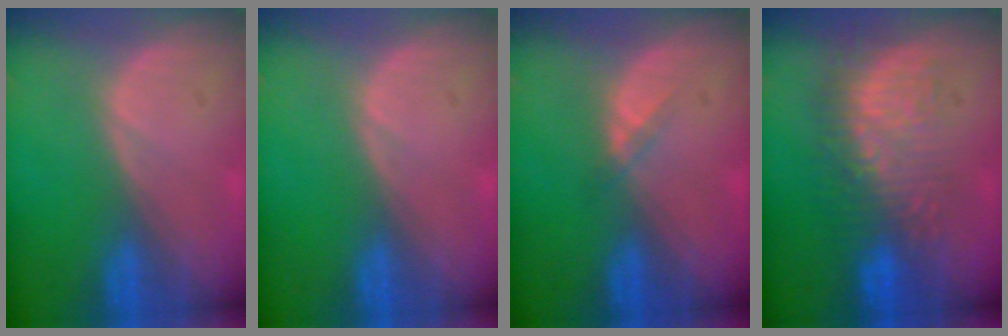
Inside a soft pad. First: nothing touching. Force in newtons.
{"total": 0.0}
{"total": 1.4, "press": 1.1, "slide": 0.8}
{"total": 8.8, "press": 8.7, "slide": 1.4}